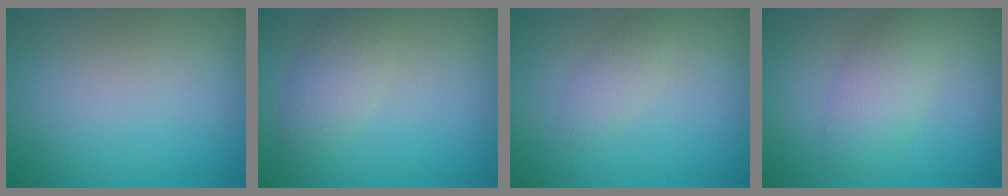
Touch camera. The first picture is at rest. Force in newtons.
{"total": 2.7, "press": 2.7, "slide": 0.1}
{"total": 1.3, "press": 1.3, "slide": 0.0}
{"total": 2.6, "press": 2.6, "slide": 0.3}